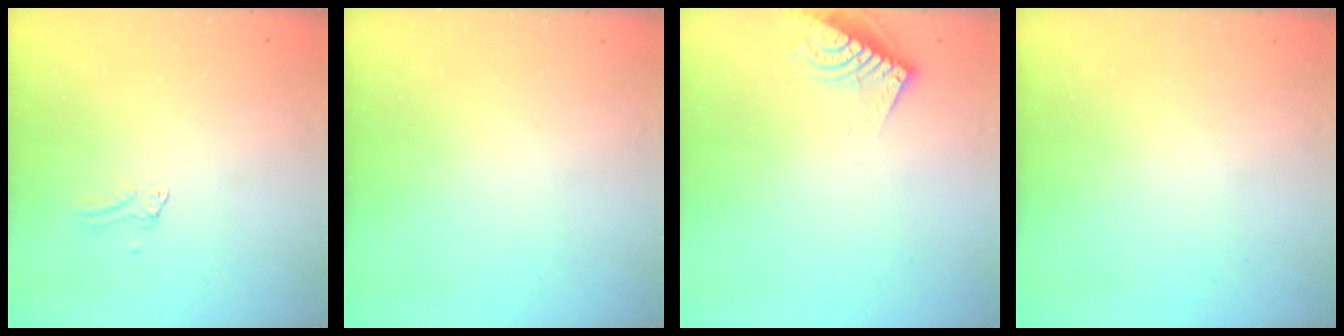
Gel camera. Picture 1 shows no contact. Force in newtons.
{"total": 0.0}
{"total": 8.6, "press": 8.5, "slide": 0.8}
{"total": 0.0}